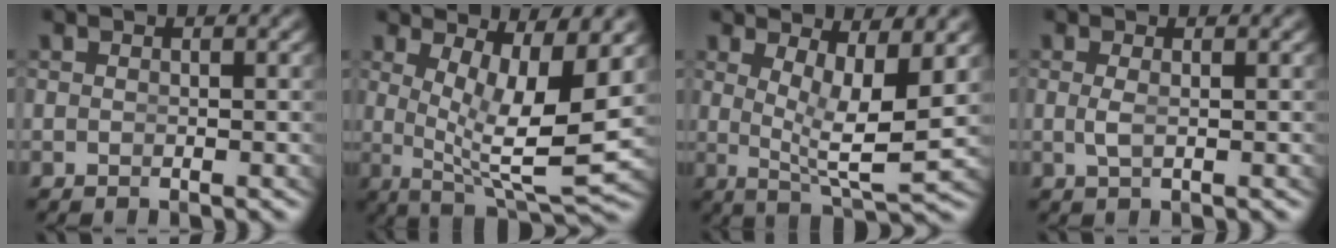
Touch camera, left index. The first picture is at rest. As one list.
[{"total": 8.9, "force": [0.5, 2.9, 8.4], "torque": [-0.133, -0.038, 0.026]}, {"total": 6.4, "force": [1.4, 1.6, 6.0], "torque": [-0.098, -0.031, 0.035]}, {"total": 1.1, "force": [-0.1, -0.3, 1.0], "torque": [-0.028, -0.017, 0.010]}]